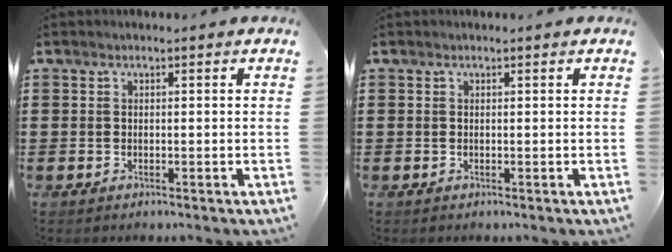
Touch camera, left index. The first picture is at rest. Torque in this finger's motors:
{"motor_torque": [-1.13, 1.01, -0.32, -0.09]}